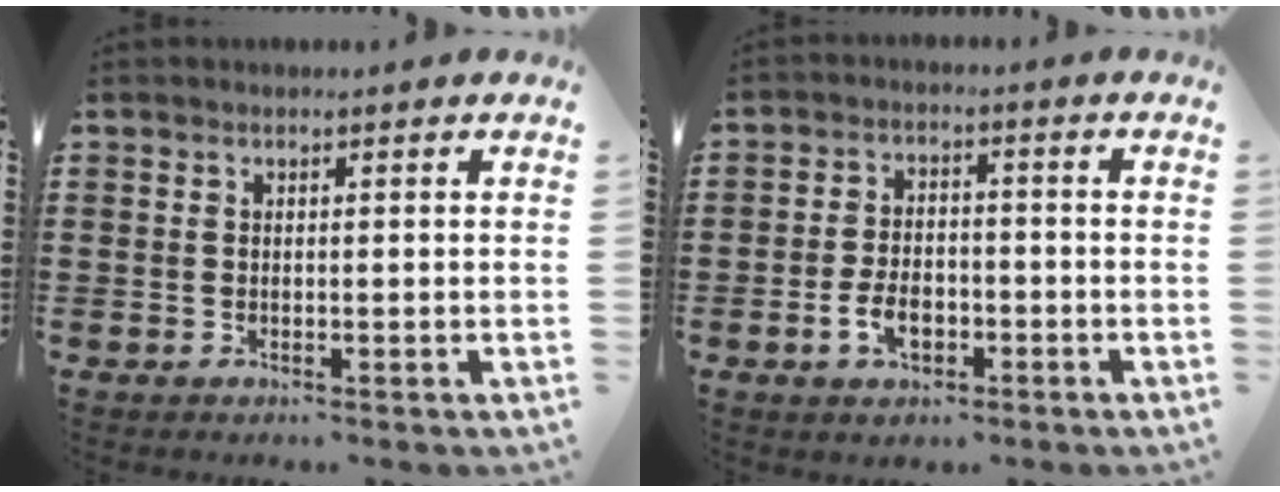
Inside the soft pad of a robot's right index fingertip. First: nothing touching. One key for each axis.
{"total": 4.9, "fx": -2.0, "fy": 2.8, "fz": 3.5, "tx": -0.075, "ty": 0.000, "tz": -0.038}